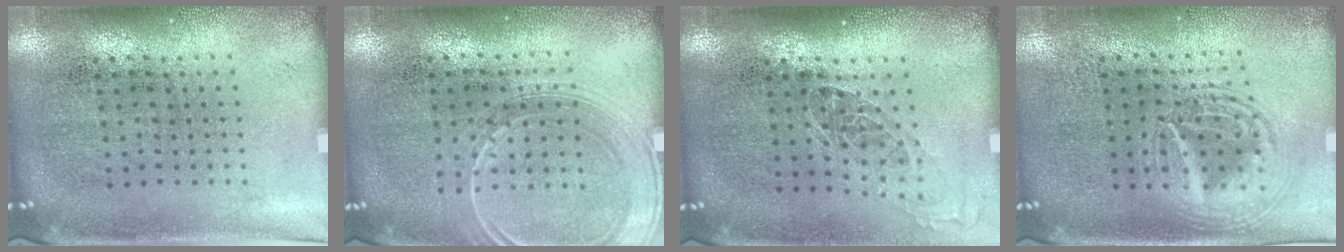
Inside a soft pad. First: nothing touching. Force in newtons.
{"total": 1.8, "press": 1.7, "slide": 0.6}
{"total": 1.0, "press": 0.9, "slide": 0.5}
{"total": 2.8, "press": 2.8, "slide": 0.4}